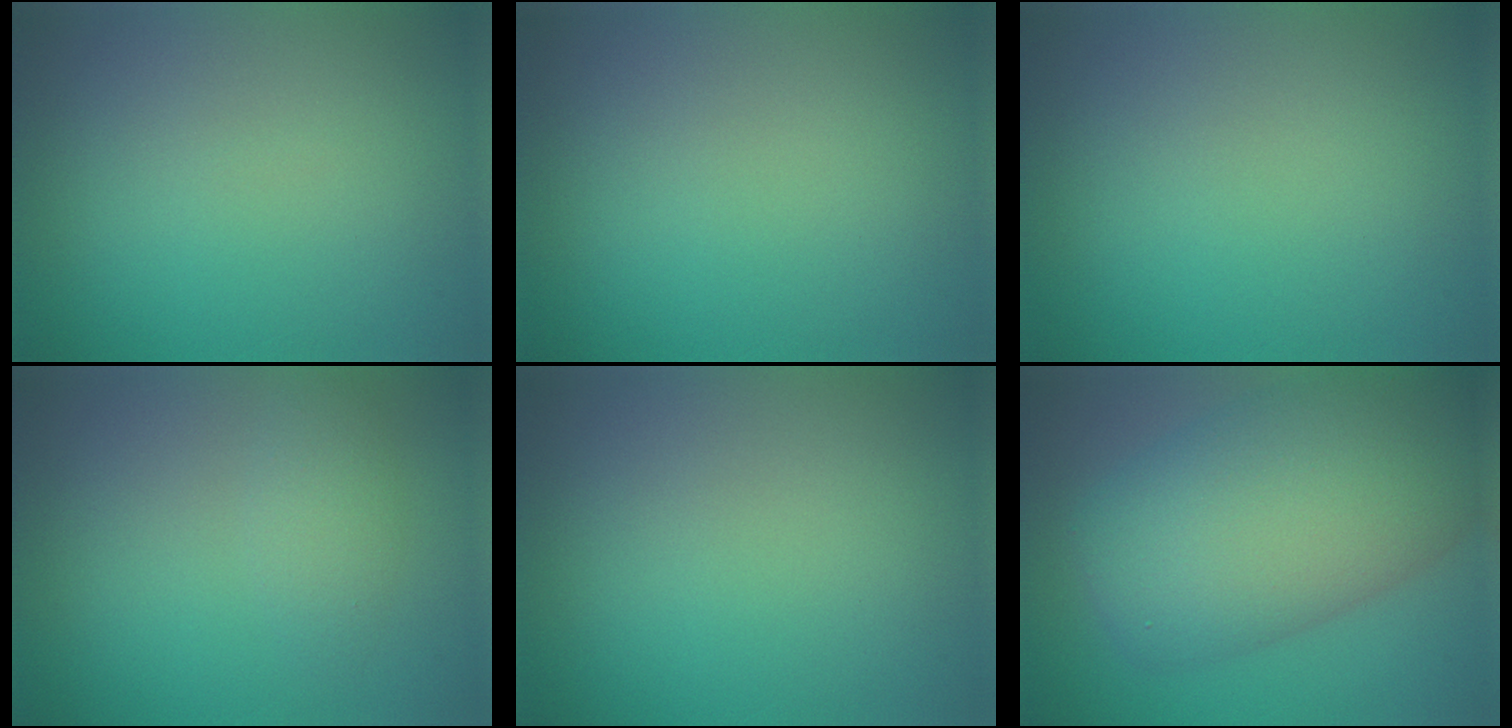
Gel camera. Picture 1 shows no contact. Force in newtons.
{"total": 0.0}
{"total": 0.0}
{"total": 1.8, "press": 1.8, "slide": 0.2}
{"total": 0.0}
{"total": 11.3, "press": 11.3, "slide": 0.8}